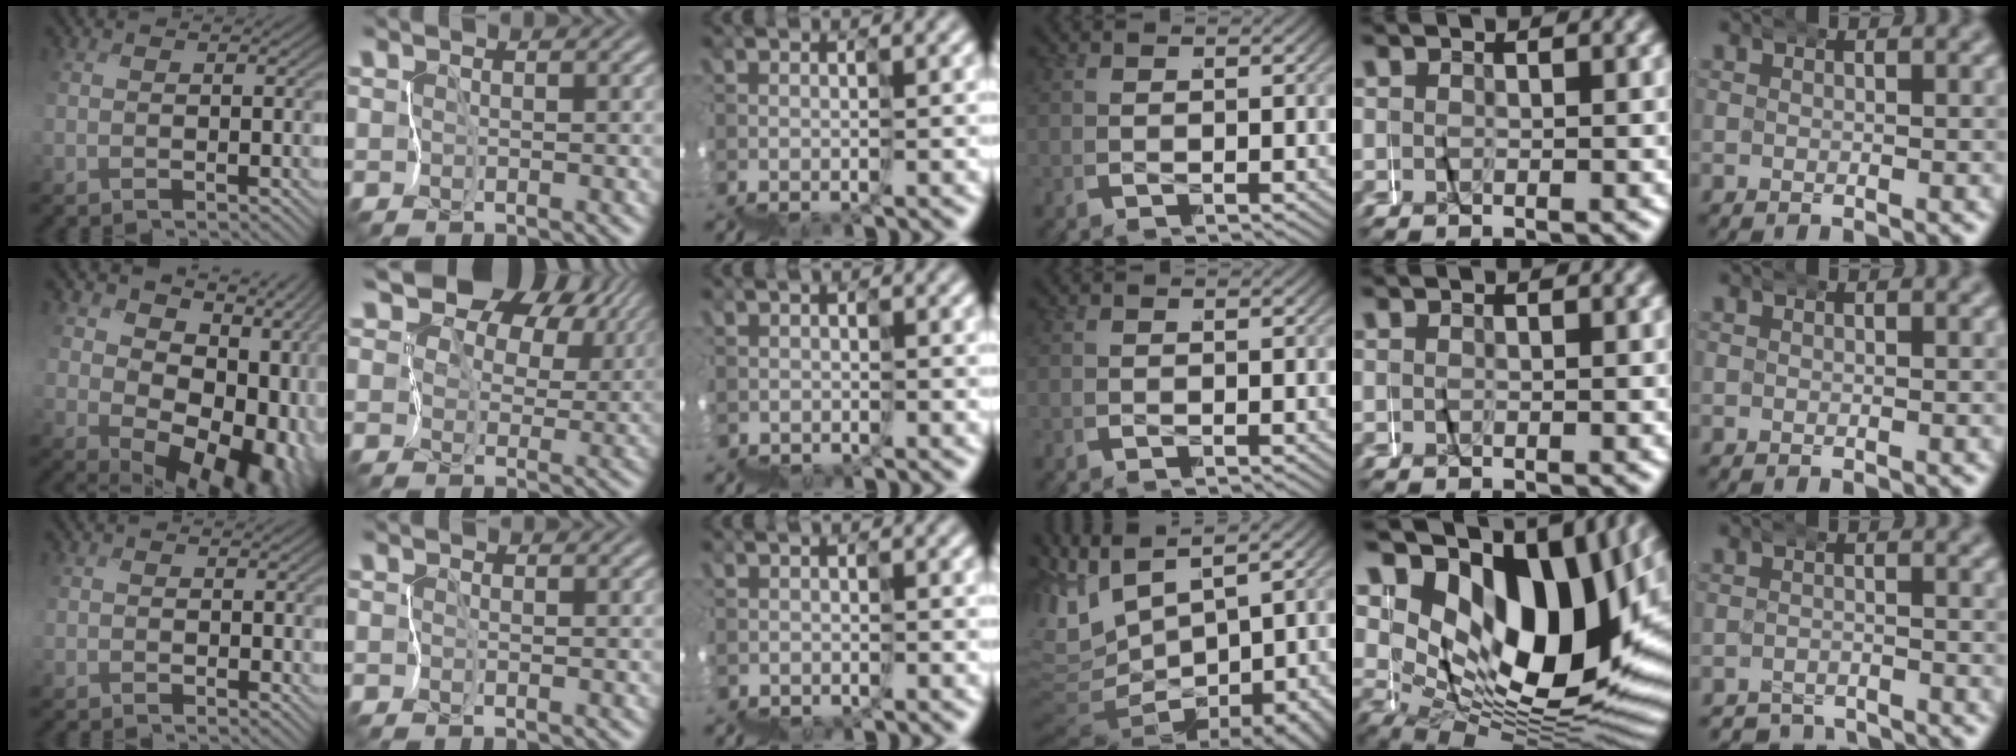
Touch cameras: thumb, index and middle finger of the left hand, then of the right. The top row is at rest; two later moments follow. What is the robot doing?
{"motion": "wrap", "object": "masking tape"}